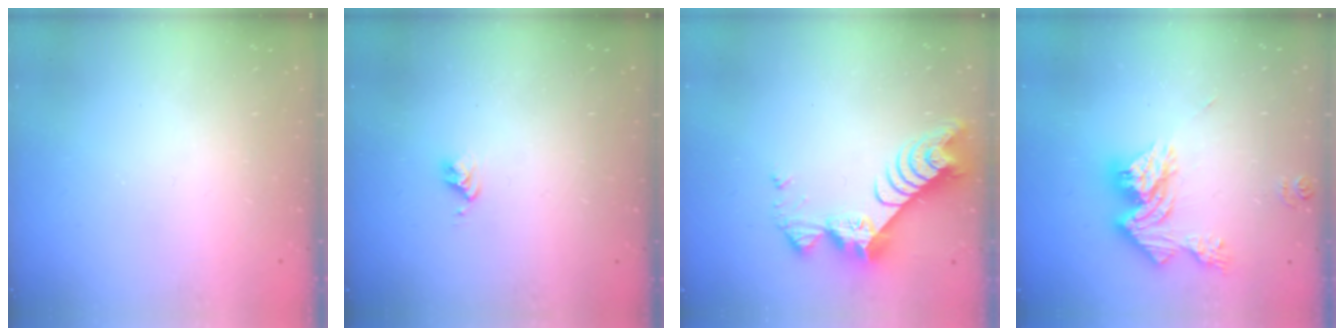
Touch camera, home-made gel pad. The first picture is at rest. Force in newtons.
{"total": 2.7, "press": 2.6, "slide": 0.4}
{"total": 10.7, "press": 10.7, "slide": 0.9}
{"total": 14.7, "press": 14.7, "slide": 1.2}